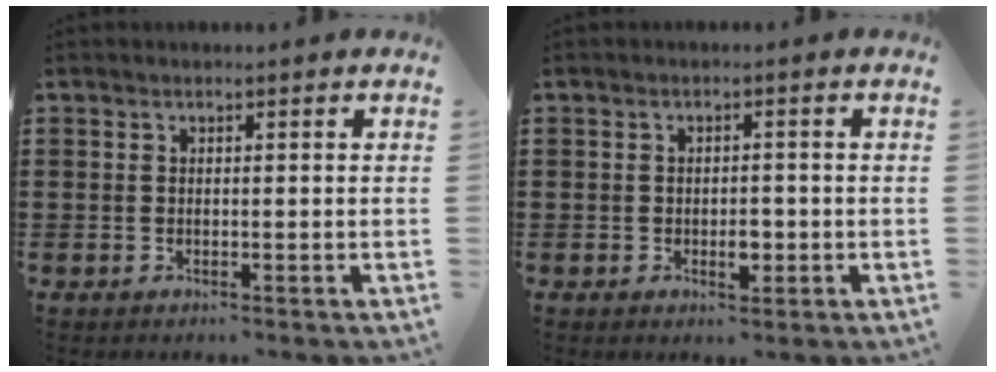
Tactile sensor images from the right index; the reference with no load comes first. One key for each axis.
{"total": 2.8, "fx": -0.7, "fy": 1.4, "fz": 2.4, "tx": -0.043, "ty": 0.002, "tz": -0.012}